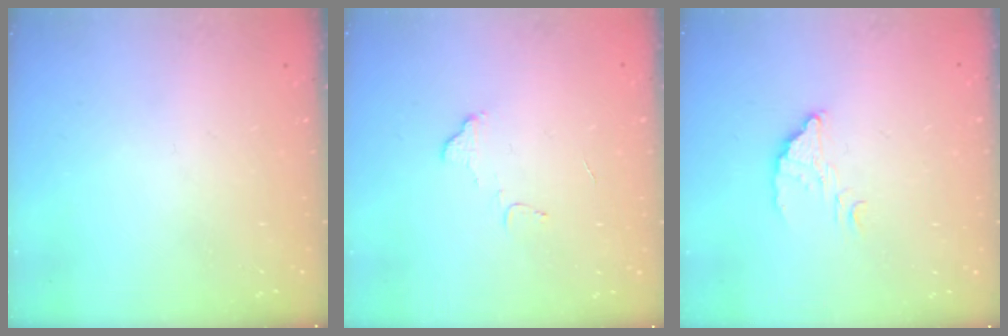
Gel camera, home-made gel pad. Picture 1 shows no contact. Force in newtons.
{"total": 3.2, "press": 3.2, "slide": 0.2}
{"total": 3.6, "press": 3.6, "slide": 0.1}